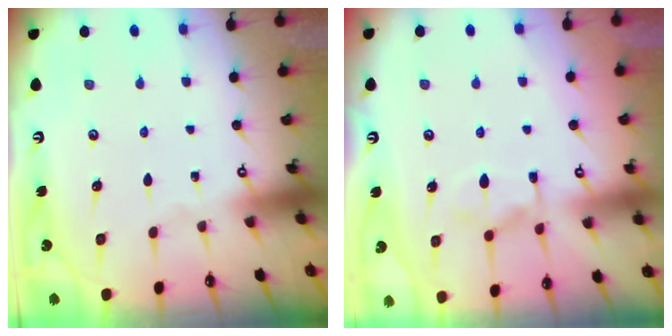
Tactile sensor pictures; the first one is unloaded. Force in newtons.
{"total": 2.8, "press": 2.4, "slide": 1.4}